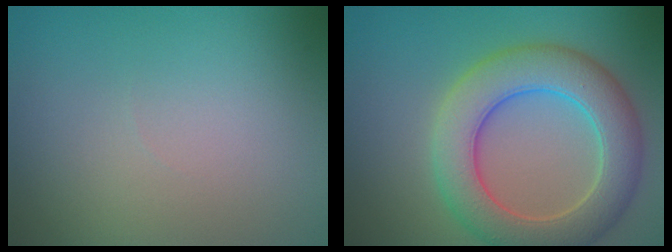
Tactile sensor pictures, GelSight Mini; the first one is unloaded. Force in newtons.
{"total": 7.4, "press": 7.4, "slide": 0.5}